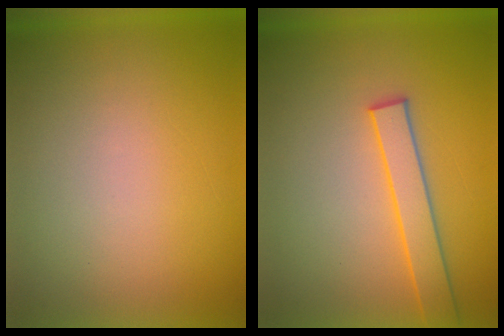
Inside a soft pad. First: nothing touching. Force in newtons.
{"total": 2.7}